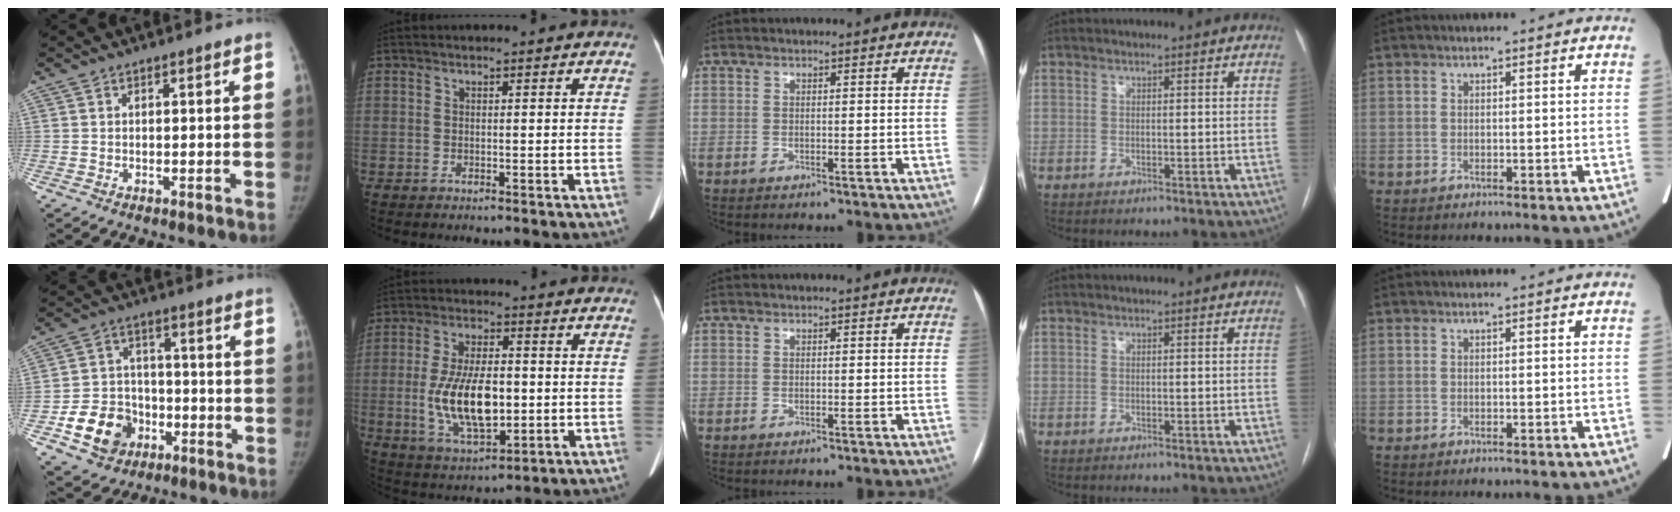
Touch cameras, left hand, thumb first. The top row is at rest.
{"thumb": {"total": 11.9, "force": [-4.8, 9.7, 5.0], "torque": [-0.053, 0.027, -0.074]}, "index": {"total": 12.1, "force": [-1.4, 5.0, 10.9], "torque": [-0.224, -0.011, -0.019]}}